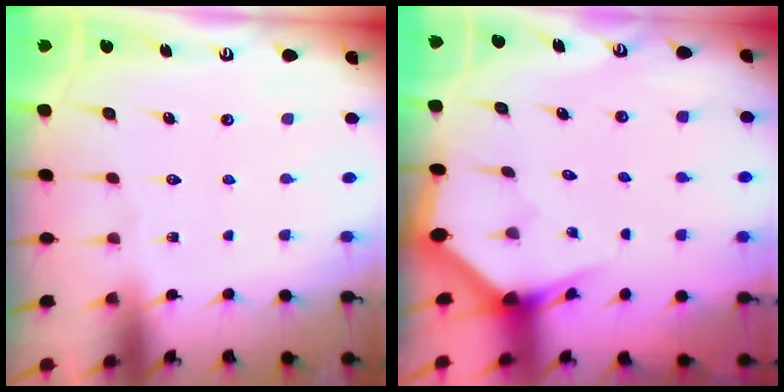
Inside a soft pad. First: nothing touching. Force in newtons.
{"total": 2.6, "press": 2.6, "slide": 0.2}